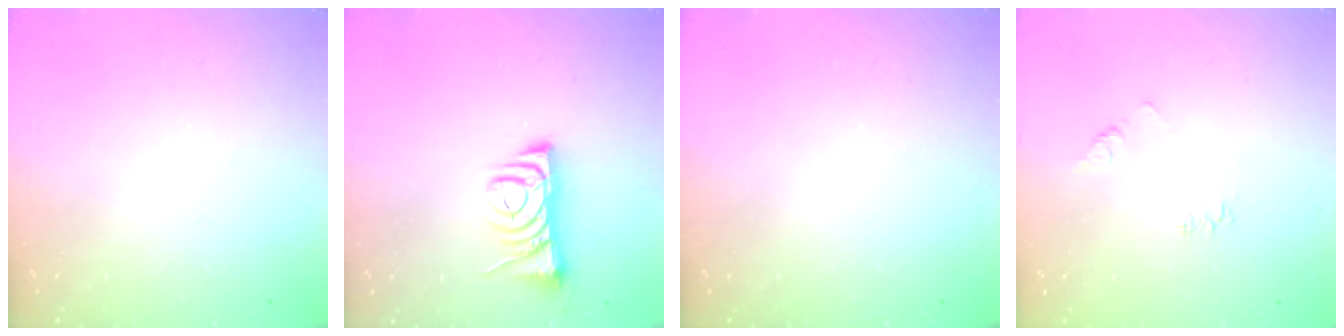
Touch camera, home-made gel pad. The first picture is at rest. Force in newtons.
{"total": 9.8, "press": 9.7, "slide": 1.1}
{"total": 0.0}
{"total": 4.3, "press": 4.3, "slide": 0.5}